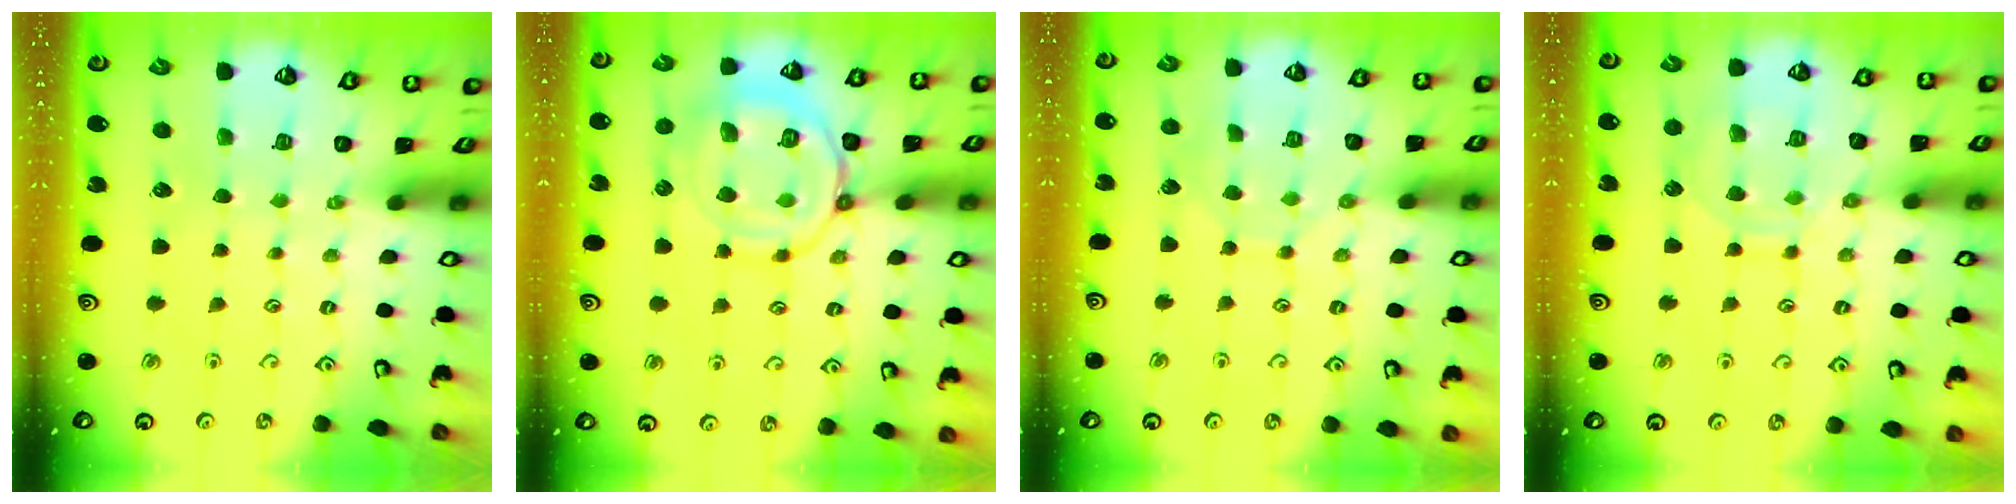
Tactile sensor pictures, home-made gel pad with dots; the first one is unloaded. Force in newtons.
{"total": 16.1, "press": 16.0, "slide": 1.5}
{"total": 3.8, "press": 3.8, "slide": 0.3}
{"total": 10.3, "press": 10.2, "slide": 1.0}